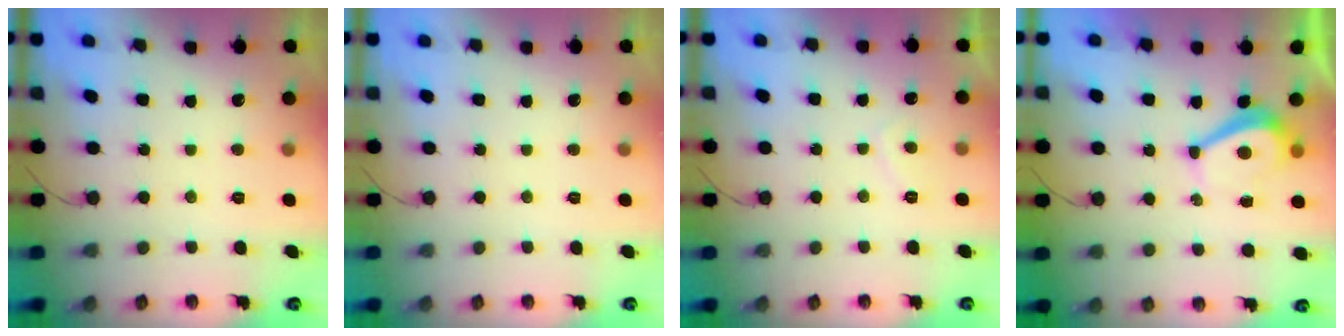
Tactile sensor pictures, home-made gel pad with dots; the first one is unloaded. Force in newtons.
{"total": 0.0}
{"total": 1.8, "press": 1.6, "slide": 0.8}
{"total": 4.2, "press": 4.2, "slide": 0.6}